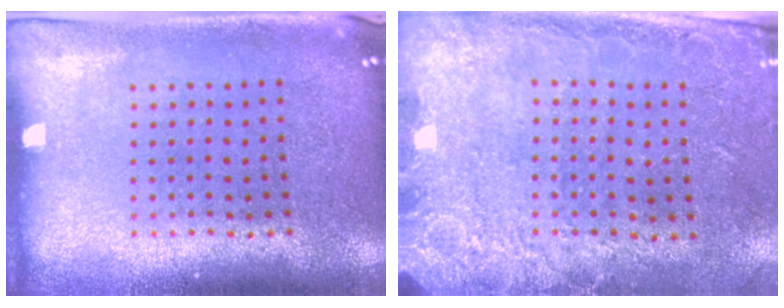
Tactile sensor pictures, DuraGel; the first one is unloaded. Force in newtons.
{"total": 2.6, "press": 2.0, "slide": 1.7}